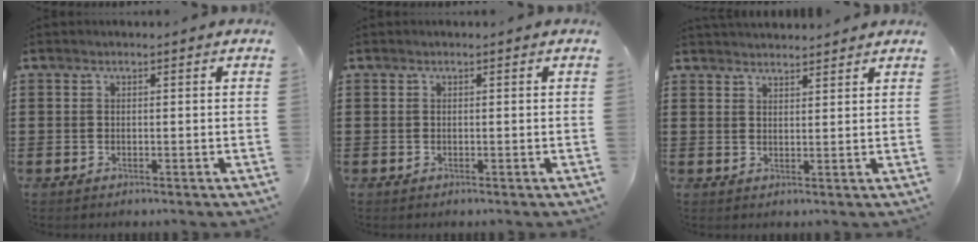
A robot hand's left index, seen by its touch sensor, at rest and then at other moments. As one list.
[{"total": 0.0}, {"total": 2.4, "force": [2.4, 0.1, -0.1], "torque": [-0.004, -0.004, 0.048]}]